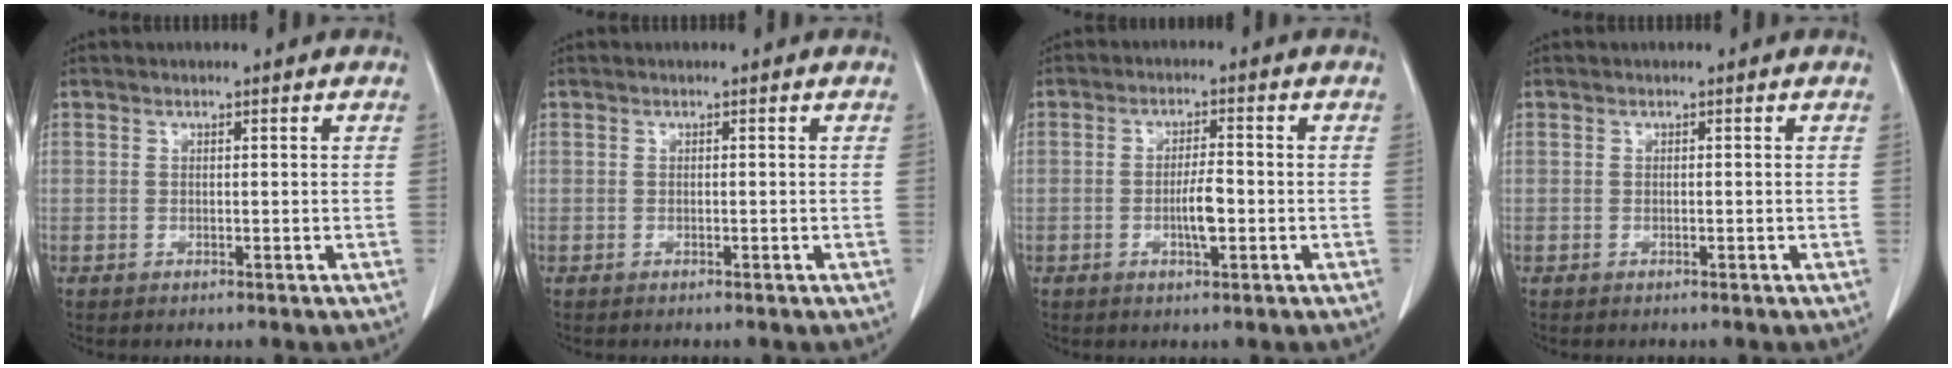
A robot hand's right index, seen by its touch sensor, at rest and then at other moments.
{"total": 0.0}
{"total": 4.2, "force": [-1.0, 0.8, 4.0], "torque": [-0.073, -0.002, -0.016]}
{"total": 0.0}